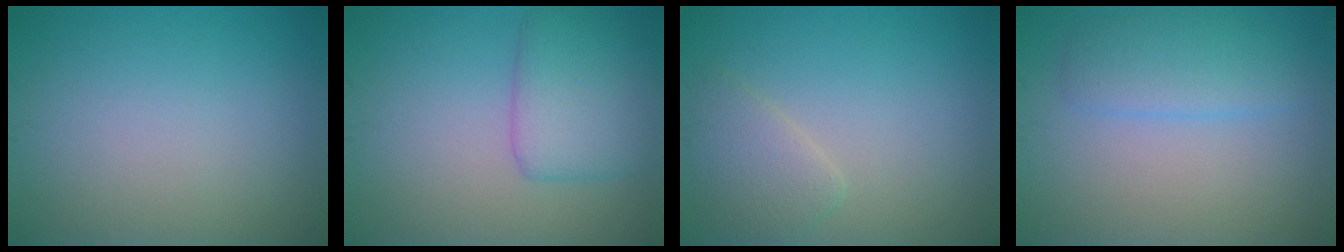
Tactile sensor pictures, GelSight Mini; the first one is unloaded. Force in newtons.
{"total": 4.3, "press": 4.3, "slide": 0.2}
{"total": 2.5, "press": 2.5, "slide": 0.1}
{"total": 3.3, "press": 3.3, "slide": 0.1}